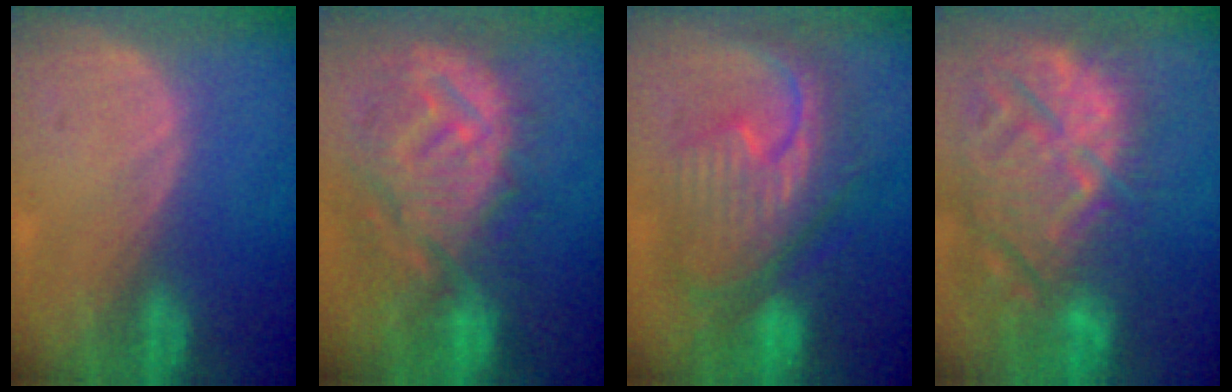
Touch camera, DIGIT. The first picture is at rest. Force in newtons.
{"total": 12.3, "press": 11.0, "slide": 5.4}
{"total": 11.4, "press": 11.3, "slide": 1.1}
{"total": 15.3, "press": 13.1, "slide": 7.9}